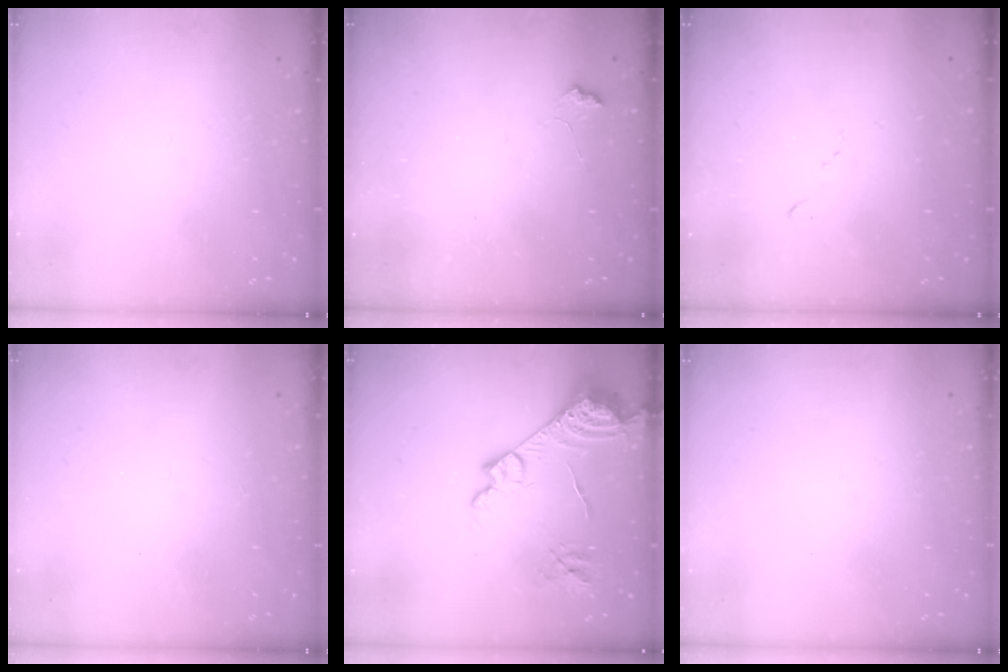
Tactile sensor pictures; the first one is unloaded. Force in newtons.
{"total": 3.0, "press": 3.0, "slide": 0.5}
{"total": 6.1, "press": 6.0, "slide": 0.8}
{"total": 1.2, "press": 1.0, "slide": 0.6}
{"total": 14.9, "press": 14.8, "slide": 1.5}
{"total": 0.0}